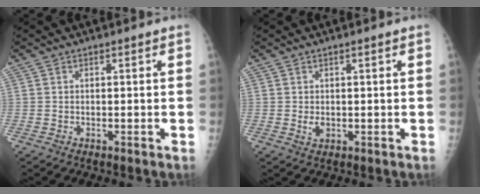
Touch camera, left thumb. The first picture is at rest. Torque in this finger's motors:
{"motor_torque": [0.35, 0.53, 0.38, -0.21, 0.00]}